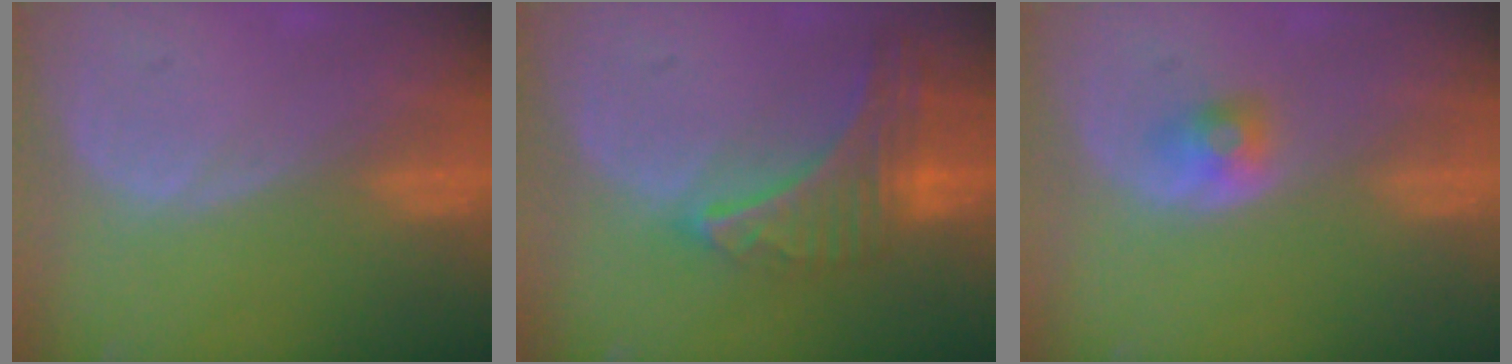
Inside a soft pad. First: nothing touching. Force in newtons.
{"total": 9.2, "press": 8.0, "slide": 4.4}
{"total": 2.4, "press": 2.2, "slide": 0.7}